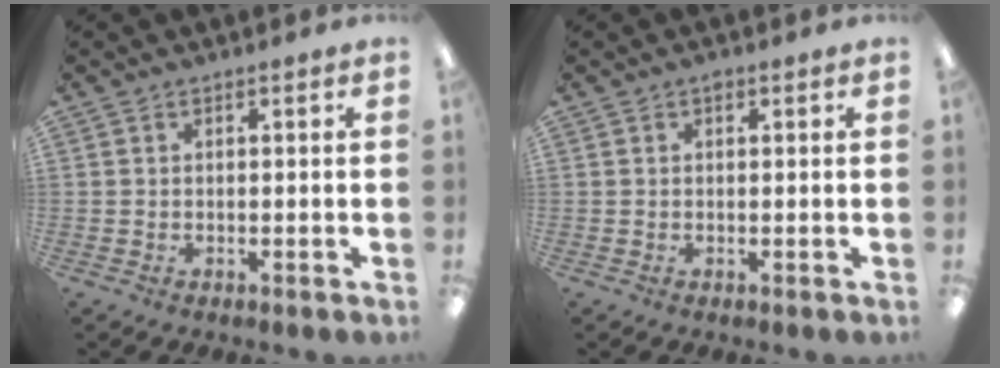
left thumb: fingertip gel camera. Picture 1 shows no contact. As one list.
[{"total": 0.9, "force": [0.4, 0.5, 0.5], "torque": [-0.012, 0.003, 0.008]}]